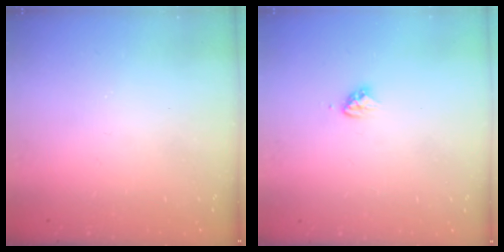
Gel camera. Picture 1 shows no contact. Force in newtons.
{"total": 3.3, "press": 3.3, "slide": 0.2}